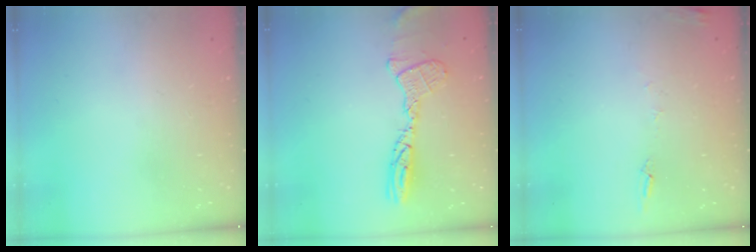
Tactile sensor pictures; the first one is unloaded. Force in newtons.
{"total": 12.1, "press": 12.0, "slide": 0.9}
{"total": 6.0, "press": 6.0, "slide": 0.6}